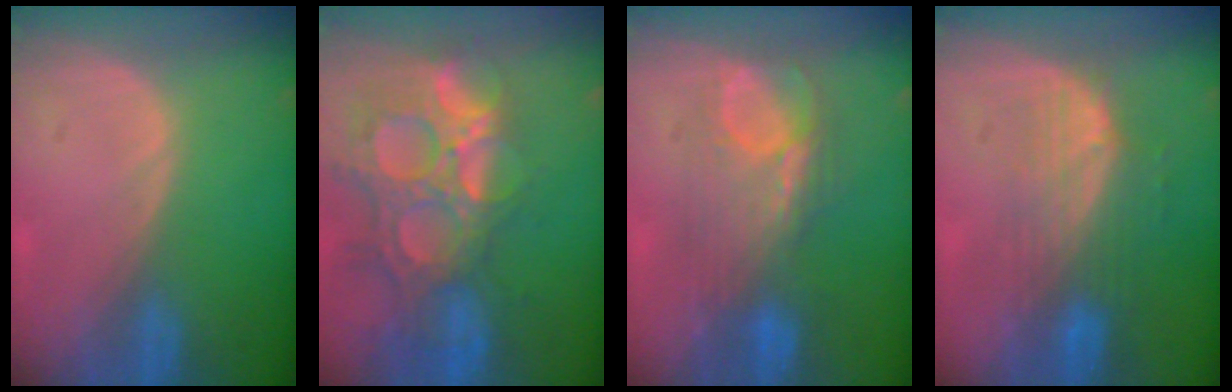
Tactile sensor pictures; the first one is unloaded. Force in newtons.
{"total": 14.7, "press": 12.2, "slide": 8.1}
{"total": 7.9, "press": 7.8, "slide": 1.2}
{"total": 7.7, "press": 6.9, "slide": 3.5}